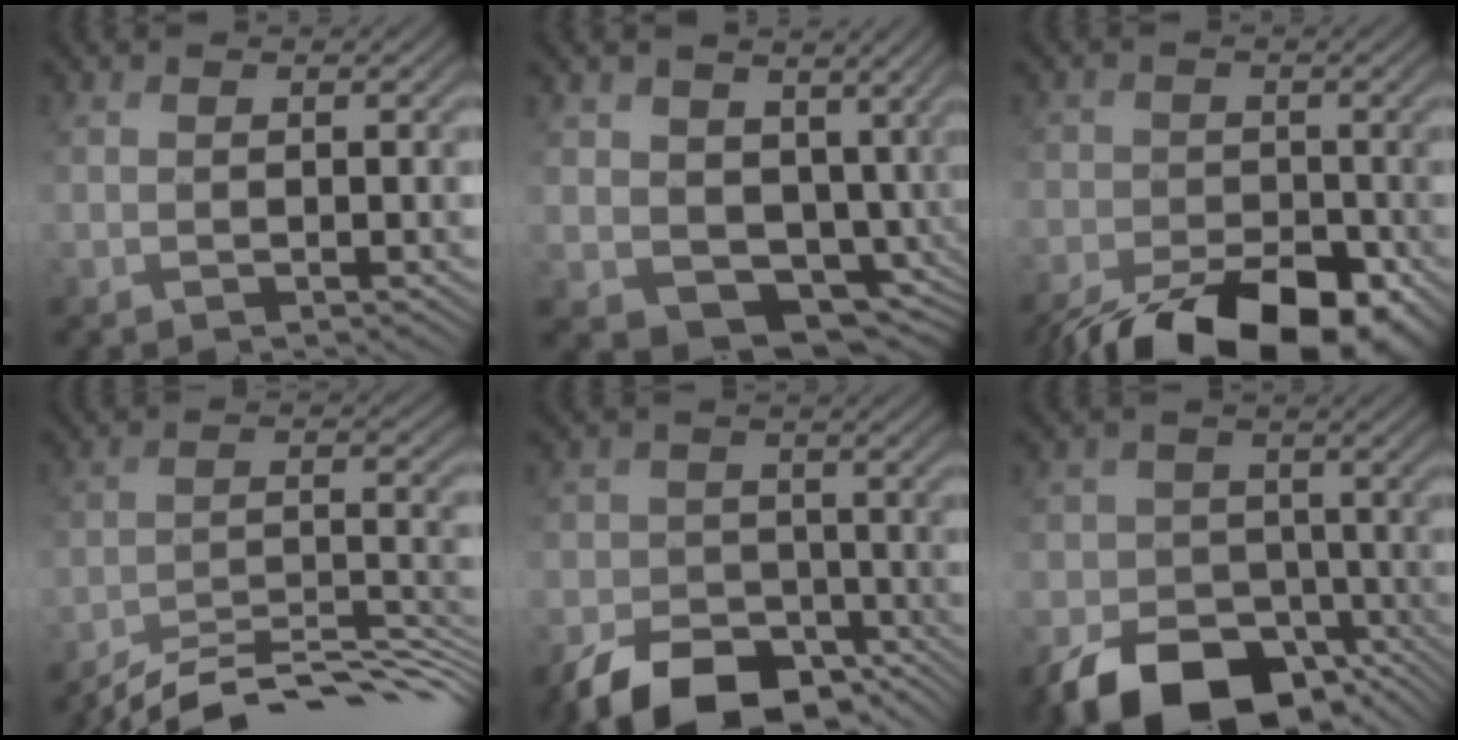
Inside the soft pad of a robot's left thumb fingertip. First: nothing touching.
{"total": 9.3, "force": [0.2, 7.7, 5.2], "torque": [-0.134, -0.035, 0.011]}
{"total": 11.6, "force": [-9.0, 4.9, 5.3], "torque": [-0.082, -0.043, -0.133]}
{"total": 10.7, "force": [-9.9, 1.5, 3.9], "torque": [-0.052, 0.007, -0.163]}
{"total": 9.0, "force": [-7.1, 4.8, 2.8], "torque": [-0.033, -0.026, -0.122]}
{"total": 10.4, "force": [-6.9, 6.8, 3.9], "torque": [-0.050, -0.032, -0.122]}